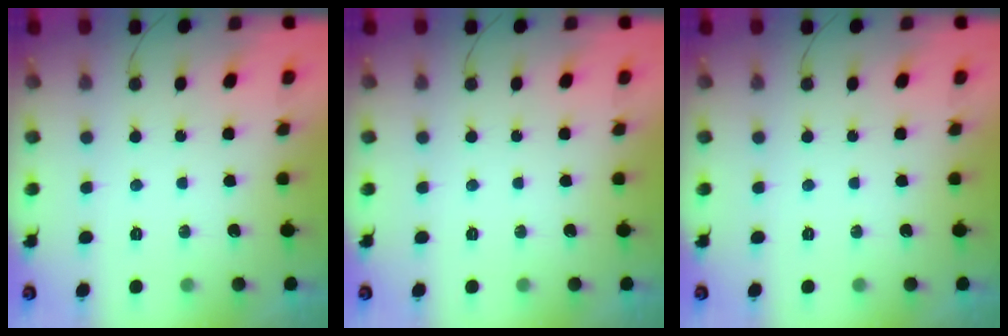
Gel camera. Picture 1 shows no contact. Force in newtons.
{"total": 0.0}
{"total": 0.0}